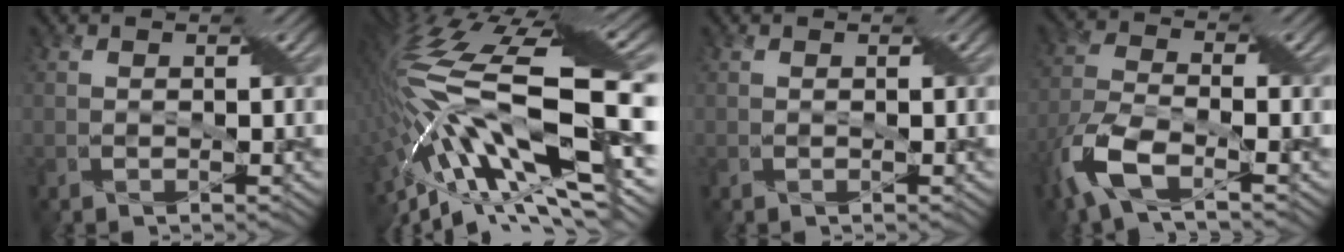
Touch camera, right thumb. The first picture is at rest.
{"total": 20.0, "force": [-3.9, 7.8, 18.0], "torque": [-0.350, -0.018, -0.078]}
{"total": 0.0}
{"total": 8.6, "force": [-4.9, 2.9, 6.5], "torque": [-0.157, -0.011, -0.108]}